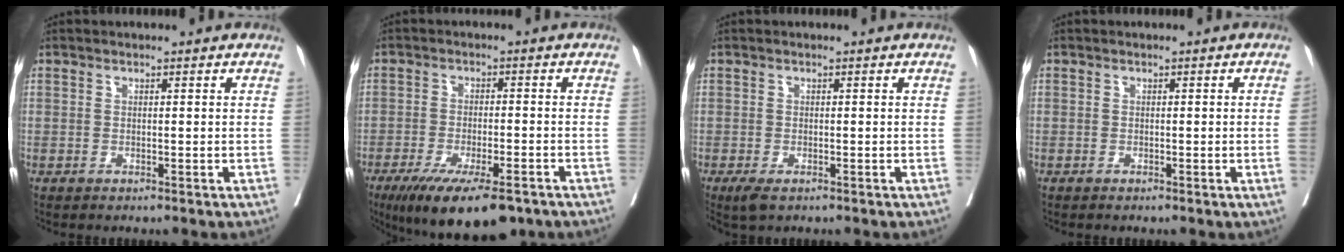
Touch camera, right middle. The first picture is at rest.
{"total": 13.0, "force": [-9.1, 3.1, 8.7], "torque": [-0.132, -0.024, -0.142]}
{"total": 2.7, "force": [-1.7, 1.0, 1.8], "torque": [-0.037, -0.007, -0.025]}
{"total": 0.7, "force": [-0.1, -0.2, 0.7], "torque": [-0.009, -0.001, 0.001]}